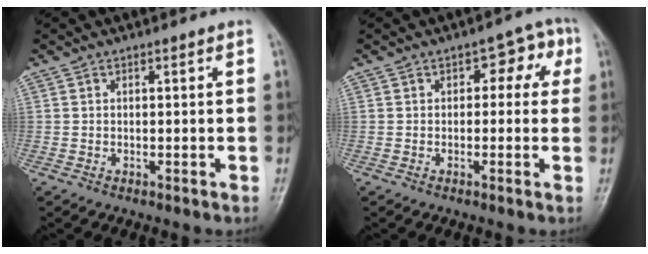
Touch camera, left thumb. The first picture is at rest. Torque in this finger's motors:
{"motor_torque": [-0.16, 0.42, -0.15, 0.02, 0.06]}